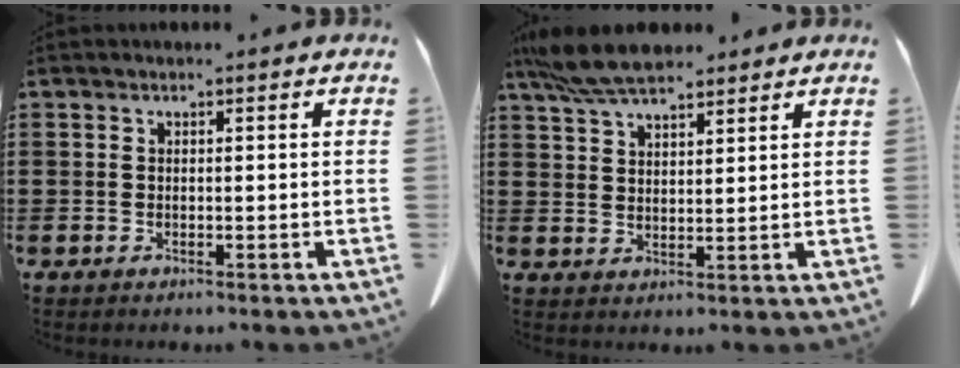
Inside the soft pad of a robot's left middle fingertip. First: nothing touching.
{"total": 7.3, "force": [6.2, 1.8, 3.4], "torque": [-0.085, -0.012, 0.118]}